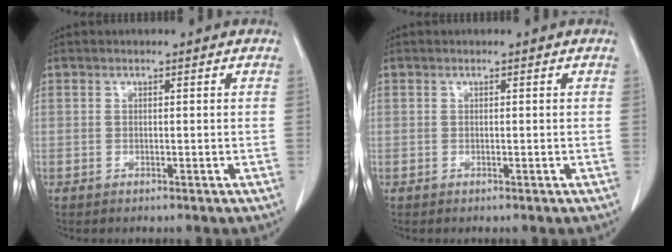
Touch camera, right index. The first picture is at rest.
{"total": 0.0}